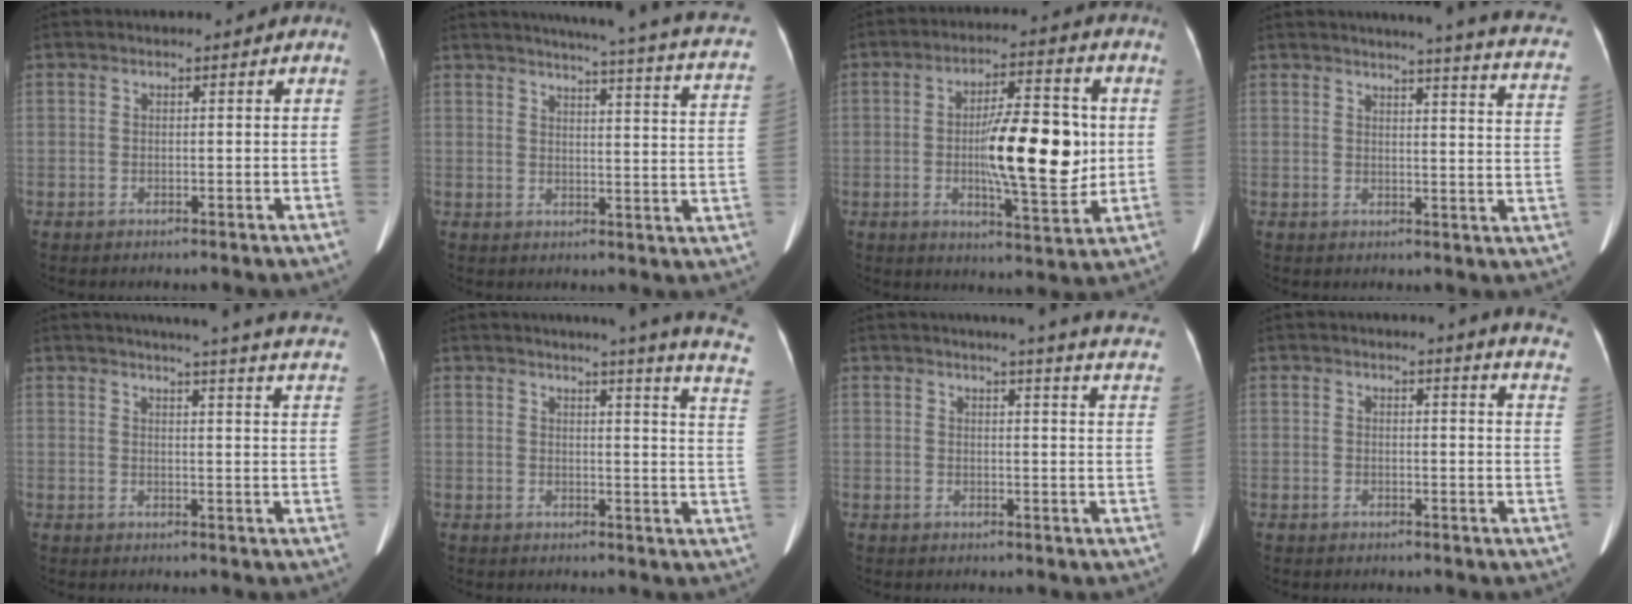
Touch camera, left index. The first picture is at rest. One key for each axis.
{"total": 21.3, "fx": 17.7, "fy": 0.8, "fz": 11.8, "tx": -0.156, "ty": -0.034, "tz": 0.192}
{"total": 13.9, "fx": 0.0, "fy": 3.3, "fz": 13.5, "tx": -0.218, "ty": 0.002, "tz": 0.000}
{"total": 16.3, "fx": 13.8, "fy": 0.5, "fz": 8.7, "tx": -0.108, "ty": -0.049, "tz": 0.136}
{"total": 24.1, "fx": 21.9, "fy": 0.7, "fz": 10.0, "tx": -0.131, "ty": -0.064, "tz": 0.239}
{"total": 15.7, "fx": 13.2, "fy": -1.8, "fz": 8.3, "tx": -0.113, "ty": -0.078, "tz": 0.132}
{"total": 18.9, "fx": 17.2, "fy": 0.1, "fz": 7.7, "tx": -0.090, "ty": -0.071, "tz": 0.177}
{"total": 9.9, "fx": 9.3, "fy": -0.5, "fz": 3.4, "tx": -0.023, "ty": -0.075, "tz": 0.070}